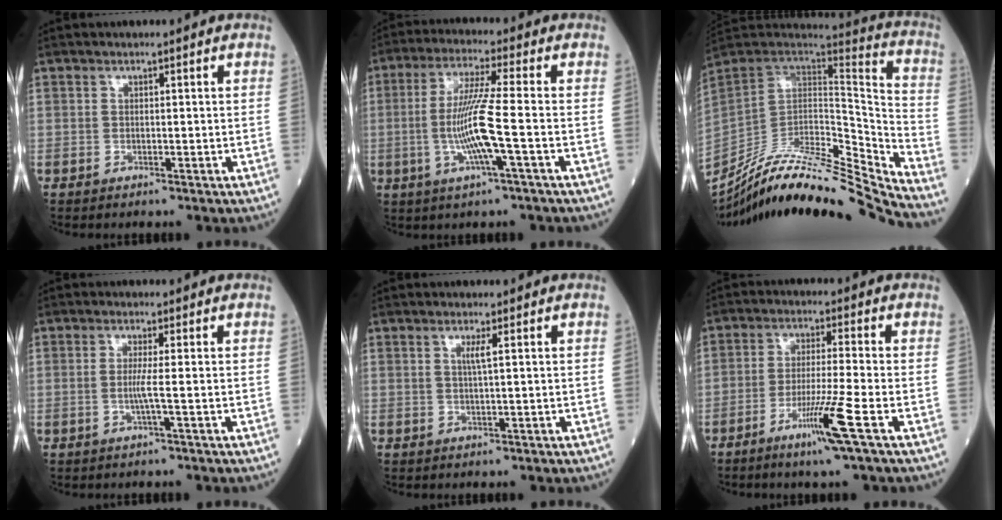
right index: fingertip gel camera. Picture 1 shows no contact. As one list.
[{"total": 9.8, "force": [-2.0, -0.5, 9.6], "torque": [-0.194, -0.006, -0.041]}, {"total": 26.6, "force": [-25.1, -0.6, 8.8], "torque": [-0.123, -0.010, -0.399]}, {"total": 2.5, "force": [-0.4, -0.6, 2.4], "torque": [-0.052, -0.002, -0.011]}, {"total": 1.7, "force": [0.5, -0.3, 1.6], "torque": [-0.030, -0.001, 0.009]}, {"total": 8.1, "force": [-4.1, -1.3, 6.8], "torque": [-0.128, -0.017, -0.081]}]